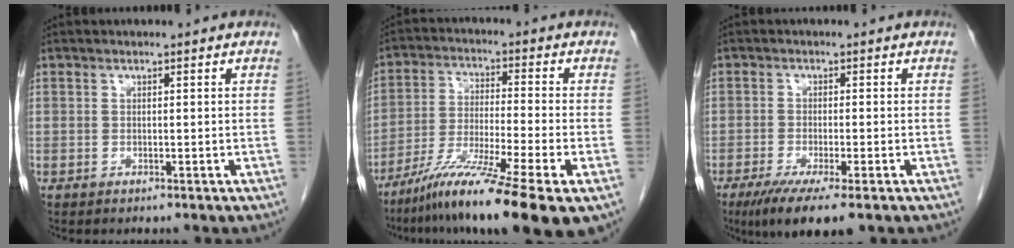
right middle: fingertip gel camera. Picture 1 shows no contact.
{"total": 15.4, "force": [-9.5, -0.2, 12.1], "torque": [-0.208, -0.045, -0.166]}
{"total": 7.5, "force": [-4.6, 0.8, 5.8], "torque": [-0.098, -0.023, -0.072]}